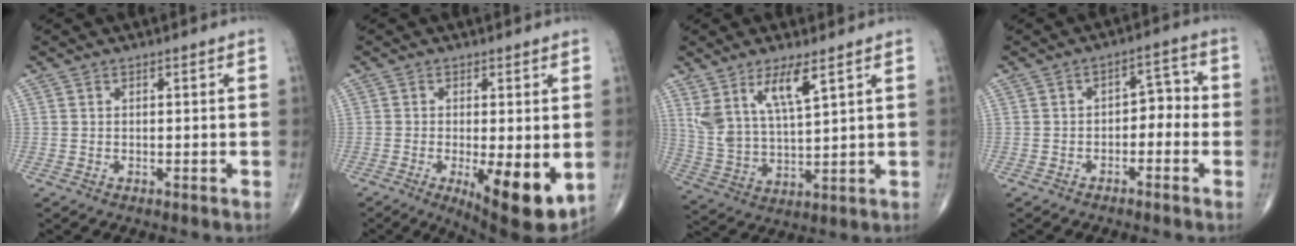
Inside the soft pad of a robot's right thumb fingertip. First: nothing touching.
{"total": 11.7, "force": [-2.9, 3.7, 10.7], "torque": [-0.150, -0.024, -0.036]}
{"total": 10.0, "force": [5.6, 2.8, 7.8], "torque": [-0.158, -0.030, 0.120]}
{"total": 4.9, "force": [-1.3, 3.1, 3.5], "torque": [-0.026, 0.033, -0.028]}